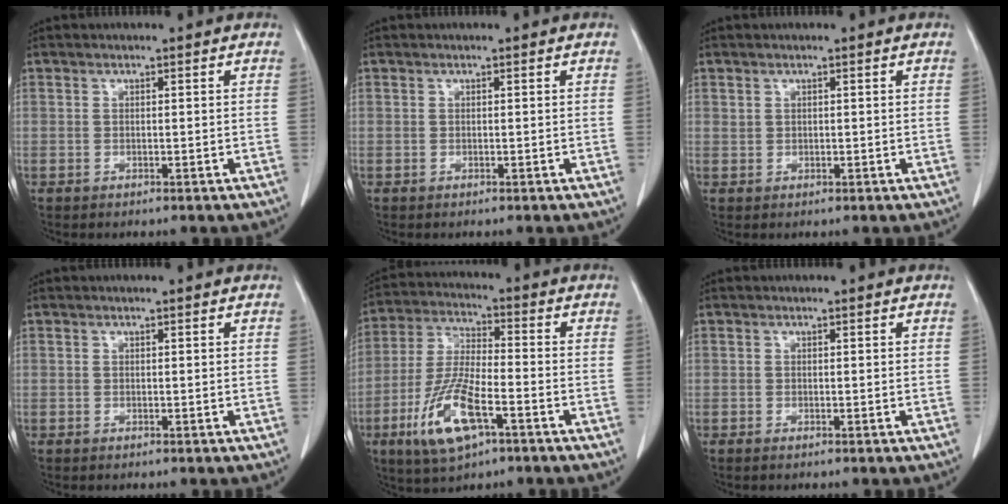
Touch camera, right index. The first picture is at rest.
{"total": 0.0}
{"total": 0.5, "force": [0.3, 0.4, 0.1], "torque": [0.004, -0.001, 0.005]}
{"total": 0.0}
{"total": 12.4, "force": [-5.6, 3.2, 10.6], "torque": [-0.226, -0.016, -0.103]}
{"total": 0.0}